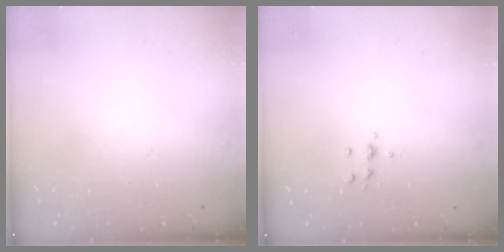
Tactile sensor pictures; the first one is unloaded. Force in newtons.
{"total": 5.4, "press": 5.4, "slide": 0.5}